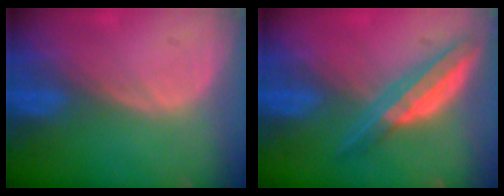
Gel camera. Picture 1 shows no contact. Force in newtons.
{"total": 6.6, "press": 5.6, "slide": 3.4}